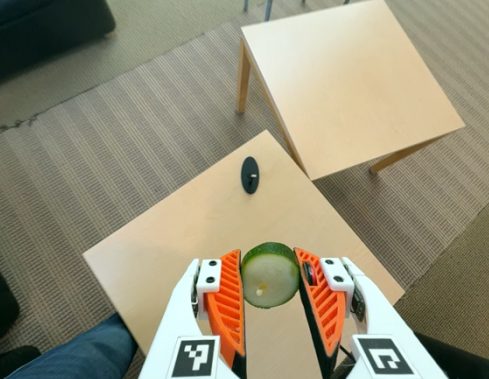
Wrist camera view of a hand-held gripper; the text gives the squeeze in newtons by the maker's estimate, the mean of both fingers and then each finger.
{"total": 12.9, "left": 13.6, "right": 12.2}